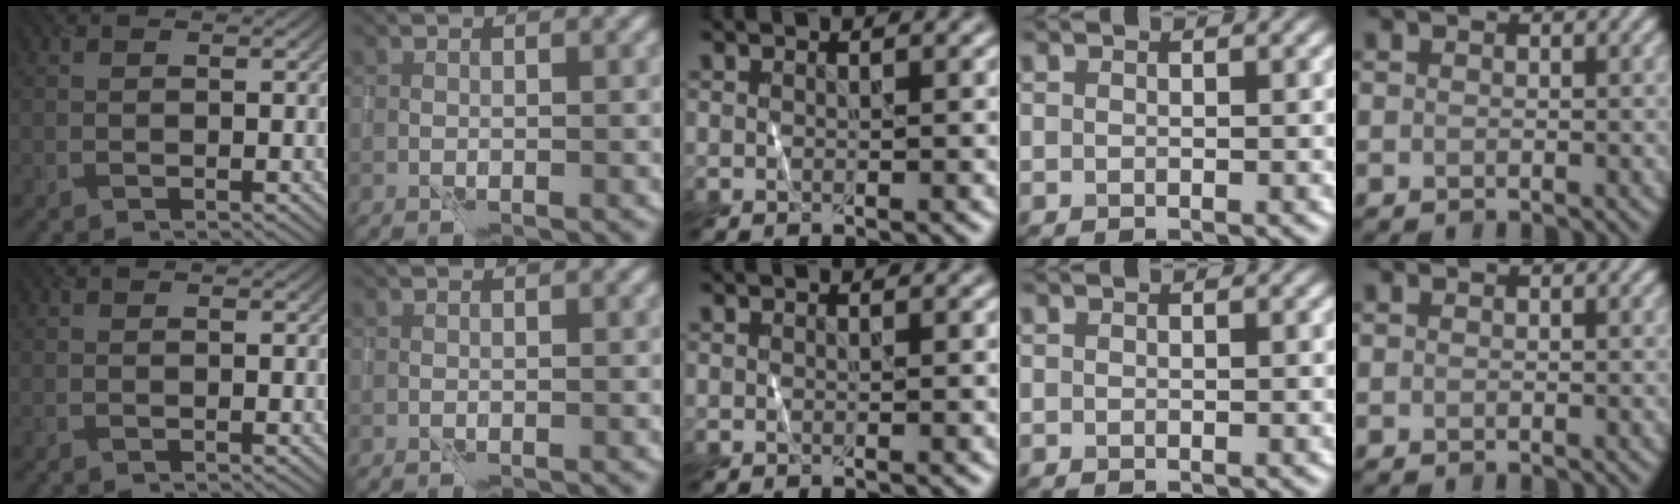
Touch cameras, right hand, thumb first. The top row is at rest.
{}